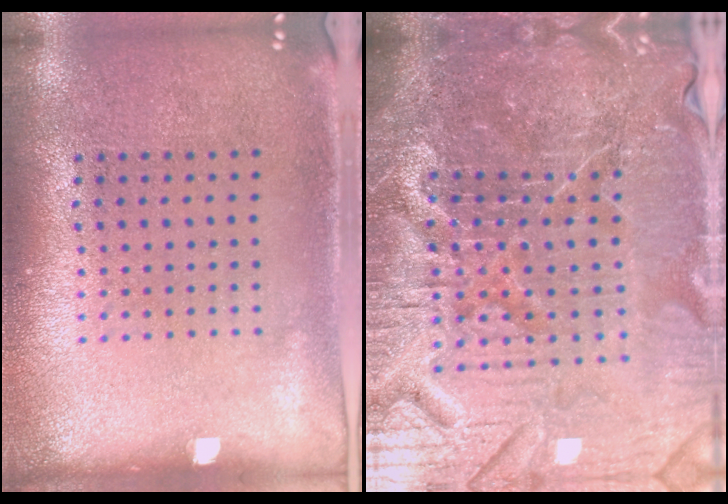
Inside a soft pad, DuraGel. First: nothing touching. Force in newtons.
{"total": 7.2, "press": 6.4, "slide": 3.3}